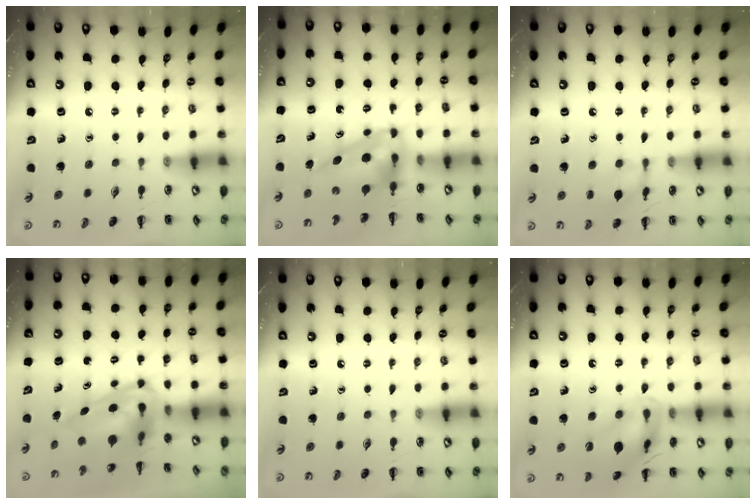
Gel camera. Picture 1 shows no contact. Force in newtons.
{"total": 6.1, "press": 5.9, "slide": 1.3}
{"total": 8.3, "press": 8.2, "slide": 1.4}
{"total": 8.4, "press": 8.0, "slide": 2.5}
{"total": 0.0}
{"total": 14.6, "press": 14.5, "slide": 1.6}